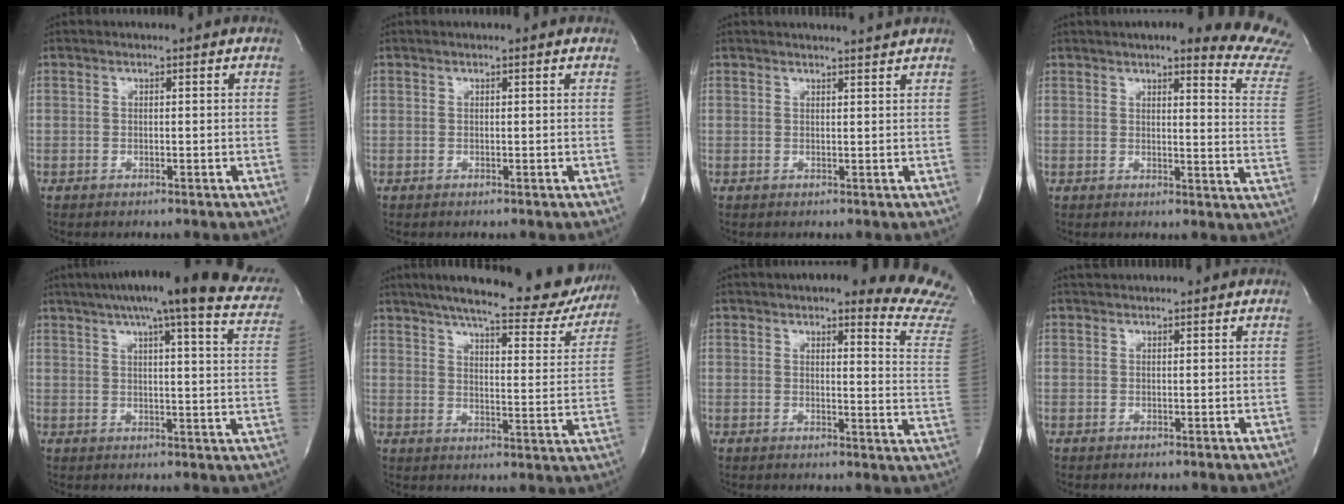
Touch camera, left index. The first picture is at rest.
{"total": 0.8, "force": [0.7, -0.1, 0.3], "torque": [-0.008, 0.005, 0.007]}
{"total": 3.3, "force": [3.1, -0.8, 0.6], "torque": [-0.011, -0.004, 0.036]}
{"total": 17.0, "force": [15.7, 0.9, 6.3], "torque": [-0.062, -0.081, 0.156]}
{"total": 27.4, "force": [21.8, 3.3, 16.2], "torque": [-0.202, -0.008, 0.255]}
{"total": 25.9, "force": [22.2, 5.1, 12.4], "torque": [-0.183, -0.032, 0.271]}
{"total": 14.8, "force": [13.9, 0.8, 4.9], "torque": [-0.037, -0.094, 0.127]}
{"total": 1.7, "force": [1.6, 0.2, 0.3], "torque": [-0.010, 0.021, 0.032]}